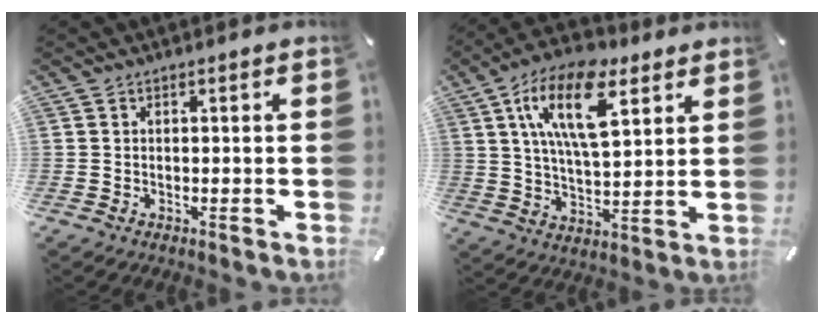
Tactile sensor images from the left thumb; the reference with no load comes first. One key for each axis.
{"total": 17.4, "fx": 8.5, "fy": 8.1, "fz": 12.8, "tx": -0.249, "ty": -0.014, "tz": 0.140}